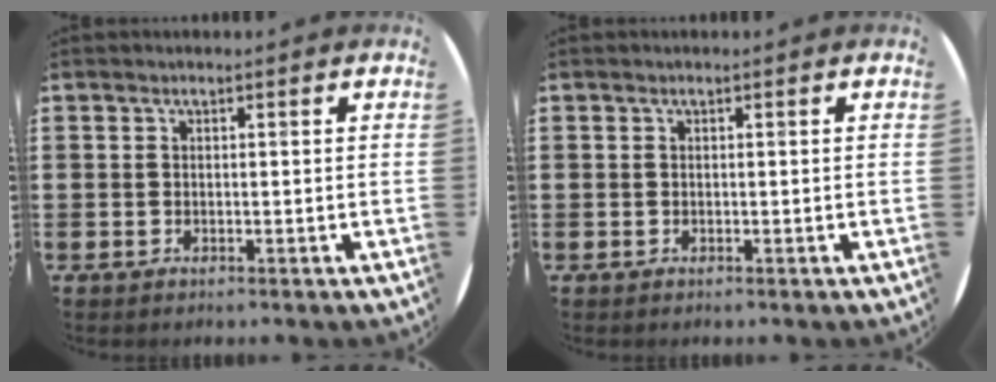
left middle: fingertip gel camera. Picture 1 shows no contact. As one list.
[{"total": 0.0}]